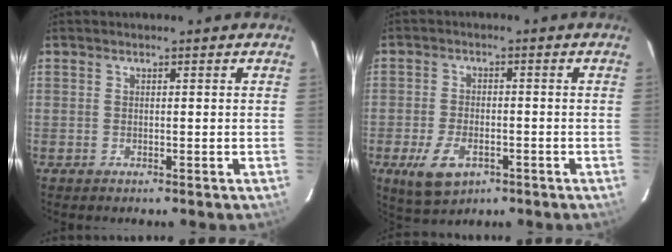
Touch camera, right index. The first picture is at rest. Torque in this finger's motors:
{"motor_torque": [0.73, -0.64, 0.14, 0.07]}